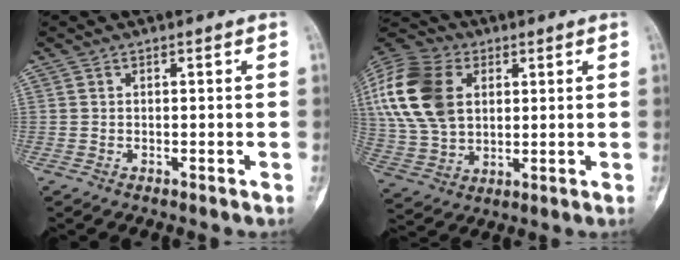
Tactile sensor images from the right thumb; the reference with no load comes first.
{"total": 20.8, "force": [5.5, 14.5, 14.0], "torque": [-0.295, 0.006, 0.102]}